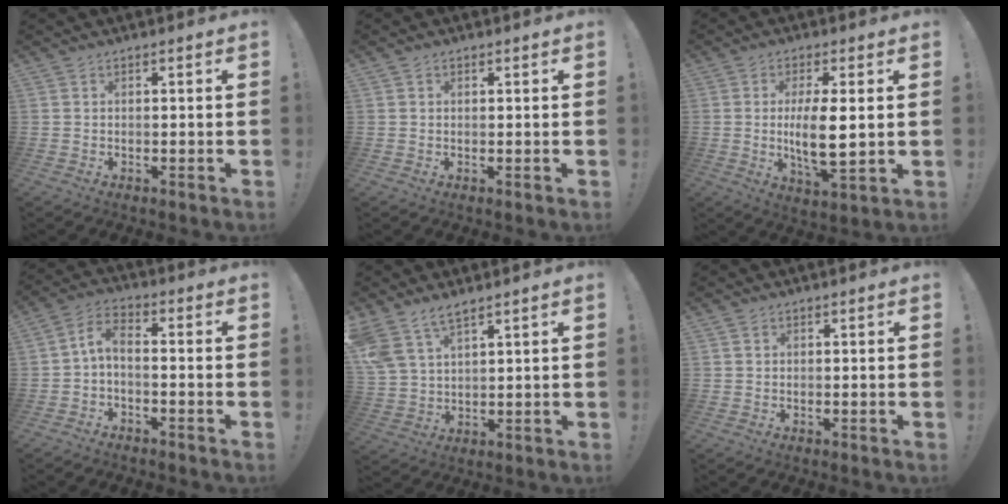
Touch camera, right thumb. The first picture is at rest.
{"total": 0.7, "force": [0.4, 0.5, 0.2], "torque": [0.003, -0.002, 0.007]}
{"total": 10.1, "force": [0.3, 3.0, 9.7], "torque": [-0.174, -0.019, 0.000]}
{"total": 5.0, "force": [-1.5, 2.1, 4.3], "torque": [-0.091, -0.001, -0.030]}
{"total": 8.1, "force": [6.3, 3.4, 3.8], "torque": [-0.081, -0.026, 0.126]}
{"total": 0.8, "force": [0.3, 0.7, 0.1], "torque": [0.007, -0.001, 0.004]}